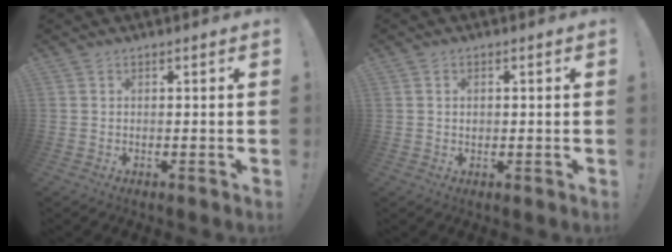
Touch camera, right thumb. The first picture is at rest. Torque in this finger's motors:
{"motor_torque": [-0.31, -0.04, -0.12, 0.13, 0.08]}